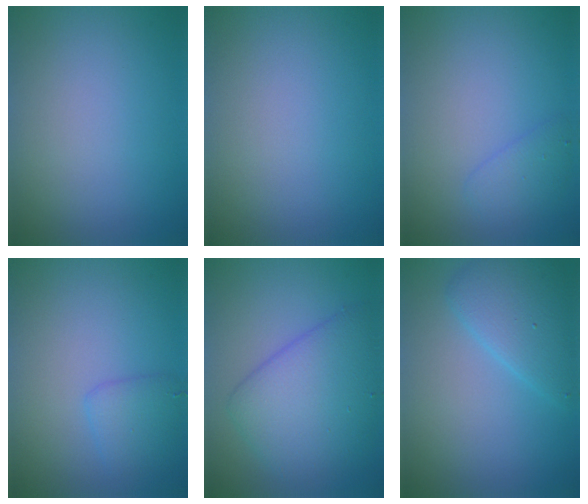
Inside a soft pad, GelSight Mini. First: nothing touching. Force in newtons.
{"total": 0.0}
{"total": 1.7, "press": 1.7, "slide": 0.1}
{"total": 2.0, "press": 2.0, "slide": 0.0}
{"total": 6.6, "press": 6.6, "slide": 0.1}
{"total": 3.7, "press": 3.7, "slide": 0.3}